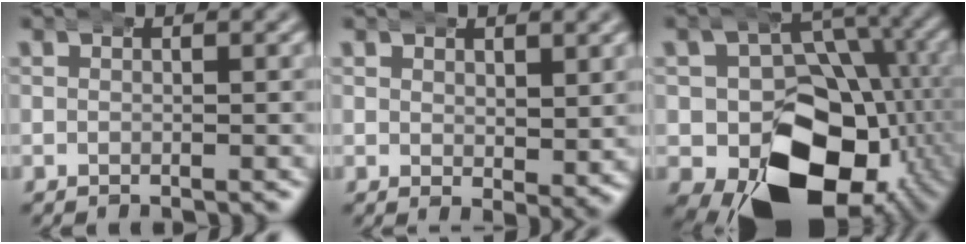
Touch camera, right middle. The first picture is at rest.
{"total": 2.2, "force": [2.0, 0.4, 0.9], "torque": [0.000, -0.005, 0.036]}
{"total": 18.8, "force": [-4.9, 13.8, 11.8], "torque": [-0.224, -0.091, -0.045]}